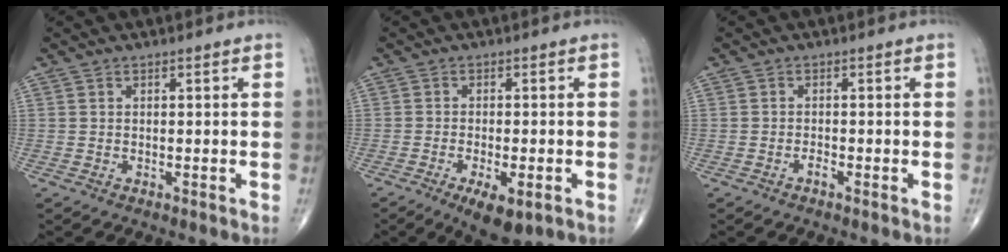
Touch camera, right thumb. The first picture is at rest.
{"total": 7.6, "force": [-3.6, 2.8, 6.0], "torque": [-0.091, -0.005, -0.052]}
{"total": 1.1, "force": [-0.8, 0.3, 0.7], "torque": [-0.016, 0.002, -0.016]}